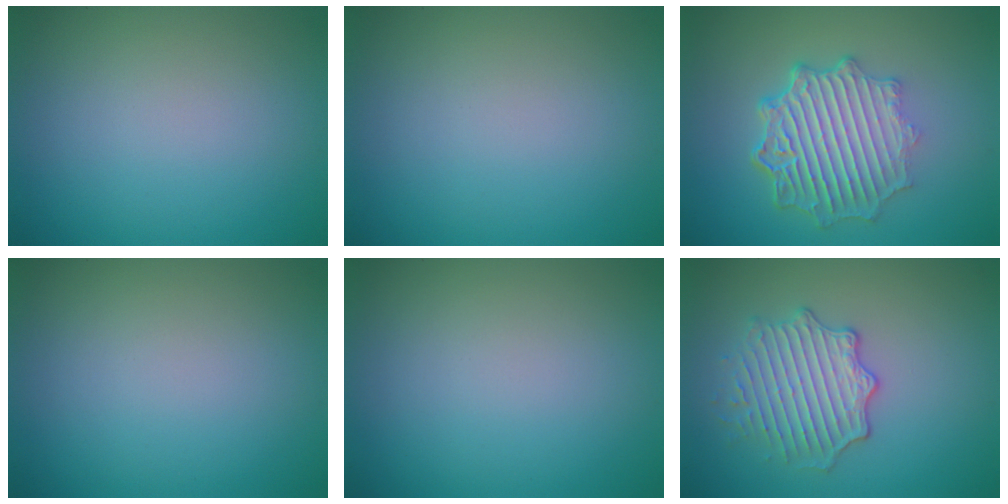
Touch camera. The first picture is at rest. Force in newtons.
{"total": 0.0}
{"total": 7.1, "press": 5.3, "slide": 4.7}
{"total": 0.0}
{"total": 0.0}
{"total": 4.0, "press": 3.5, "slide": 1.8}